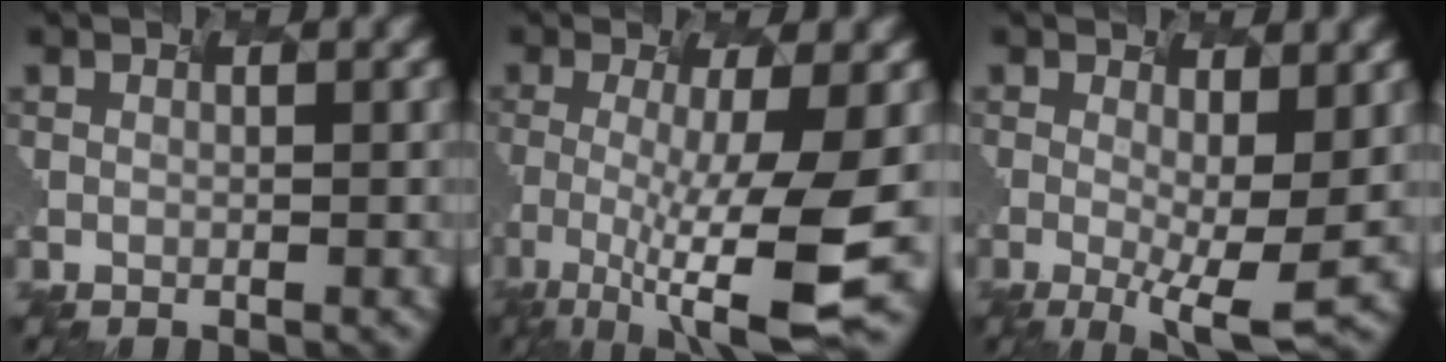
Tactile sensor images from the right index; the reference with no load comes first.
{"total": 7.7, "force": [-3.3, 0.5, 6.9], "torque": [-0.131, -0.015, -0.028]}
{"total": 4.0, "force": [-1.1, 0.0, 3.8], "torque": [-0.072, -0.017, 0.010]}